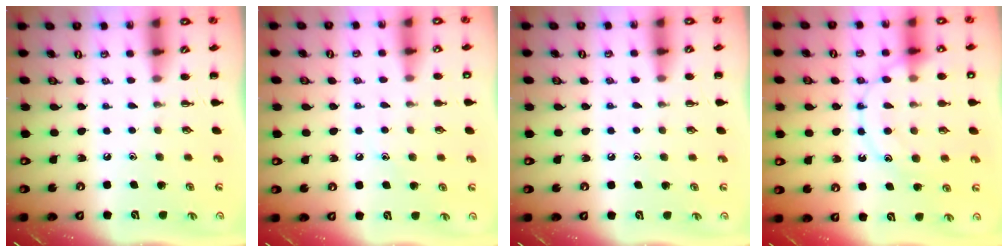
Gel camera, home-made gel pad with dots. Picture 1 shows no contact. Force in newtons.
{"total": 7.0, "press": 6.8, "slide": 1.5}
{"total": 6.1, "press": 5.7, "slide": 2.0}
{"total": 15.7, "press": 15.6, "slide": 1.1}